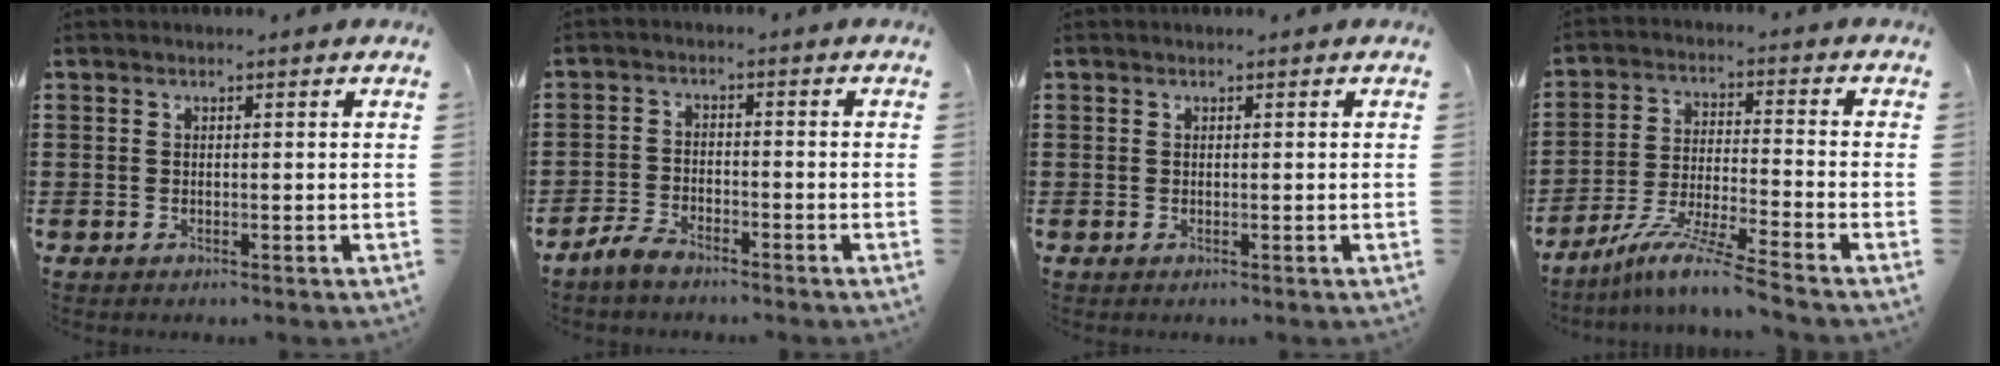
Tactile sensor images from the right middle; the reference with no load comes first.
{"total": 3.3, "force": [-3.0, 0.9, 1.2], "torque": [-0.043, 0.002, -0.067]}
{"total": 0.0}
{"total": 8.4, "force": [-7.0, -0.3, 4.6], "torque": [-0.097, -0.012, -0.139]}